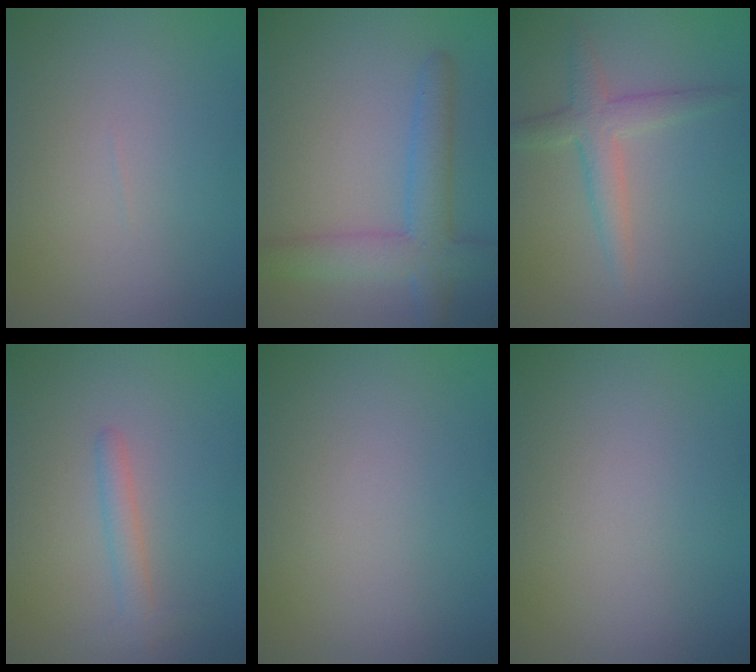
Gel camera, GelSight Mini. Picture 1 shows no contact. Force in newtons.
{"total": 4.9, "press": 4.9, "slide": 0.3}
{"total": 2.9, "press": 2.9, "slide": 0.1}
{"total": 1.7, "press": 1.7, "slide": 0.1}
{"total": 0.0}
{"total": 0.0}